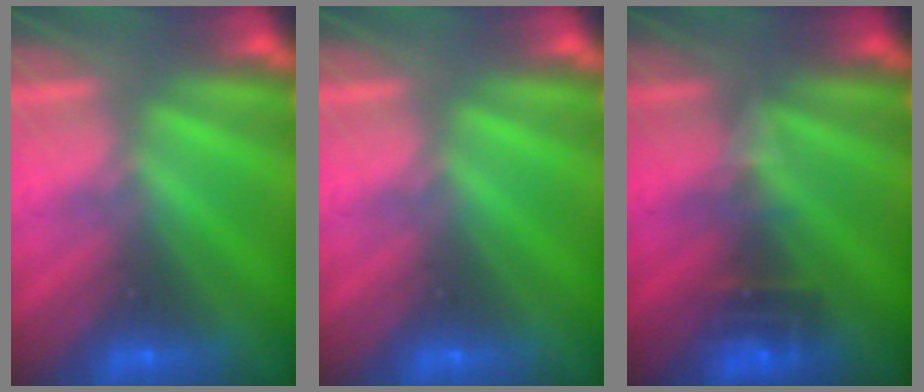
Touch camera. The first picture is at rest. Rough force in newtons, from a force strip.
{"total": 0.0}
{"total": 2.7}